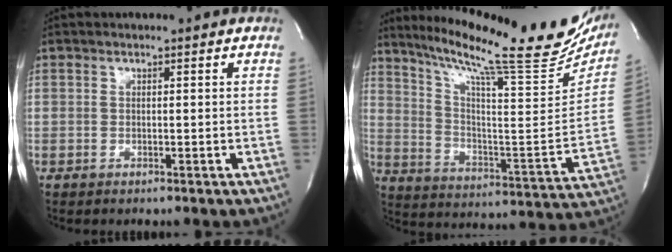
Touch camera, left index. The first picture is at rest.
{"total": 27.1, "force": [22.4, 2.3, 15.0], "torque": [-0.242, -0.058, 0.310]}